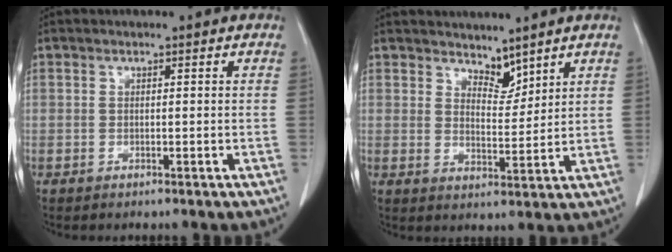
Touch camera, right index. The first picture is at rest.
{"total": 4.0, "force": [3.6, 1.5, 1.0], "torque": [-0.011, -0.003, 0.067]}